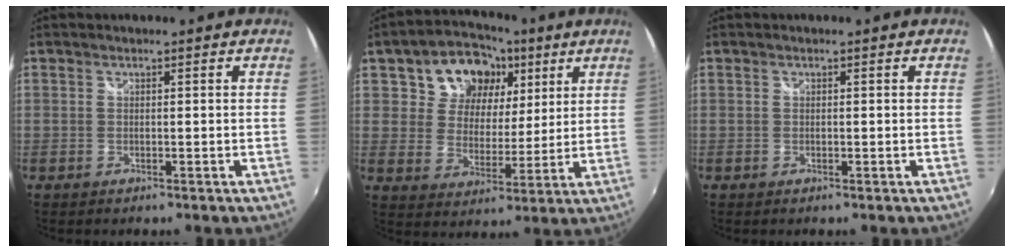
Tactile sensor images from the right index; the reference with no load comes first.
{"total": 13.3, "force": [6.5, 9.8, 6.3], "torque": [-0.130, 0.028, 0.108]}
{"total": 0.0}